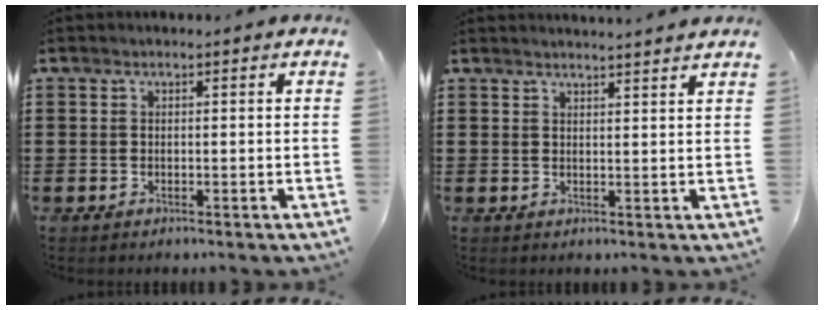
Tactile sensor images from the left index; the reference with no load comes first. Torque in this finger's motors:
{"motor_torque": [0.33, -0.34, 0.29, 0.07]}